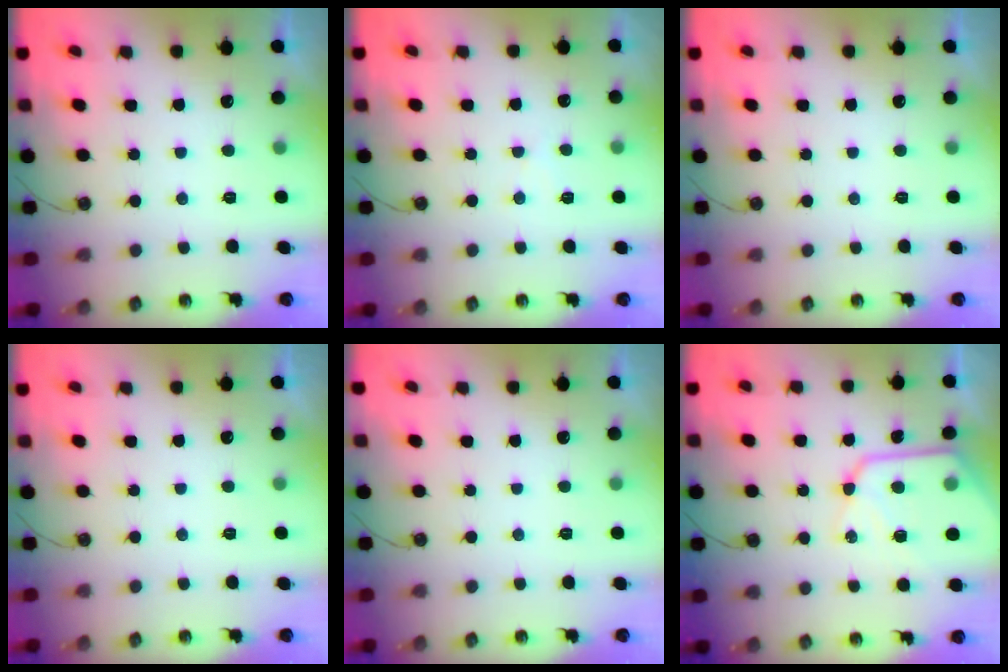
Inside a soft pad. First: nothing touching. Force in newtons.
{"total": 5.9, "press": 5.9, "slide": 0.6}
{"total": 0.0}
{"total": 0.0}
{"total": 0.0}
{"total": 14.0, "press": 13.9, "slide": 1.3}